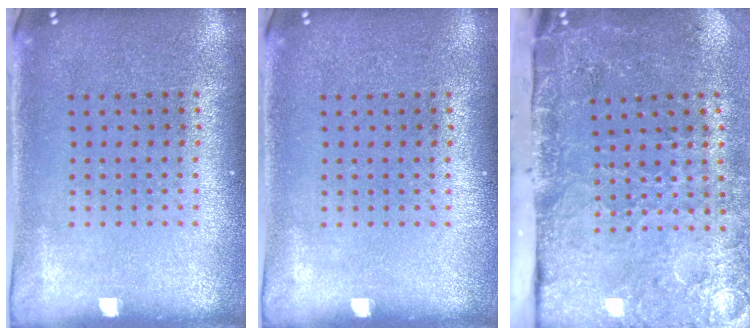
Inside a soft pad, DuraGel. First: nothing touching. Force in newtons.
{"total": 0.0}
{"total": 5.0, "press": 3.6, "slide": 3.4}